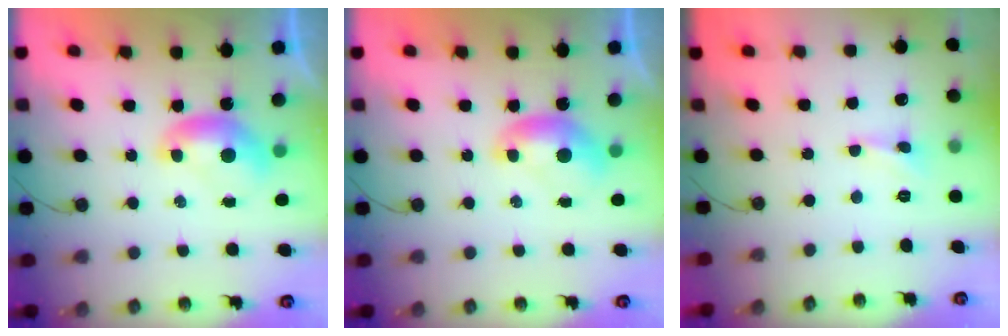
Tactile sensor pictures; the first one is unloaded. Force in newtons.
{"total": 0.0}
{"total": 1.6, "press": 1.5, "slide": 0.4}